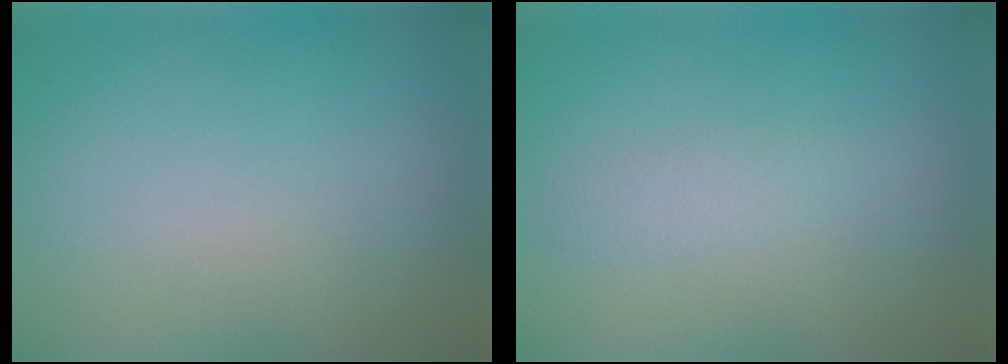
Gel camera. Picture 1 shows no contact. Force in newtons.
{"total": 1.4, "press": 1.4, "slide": 0.0}